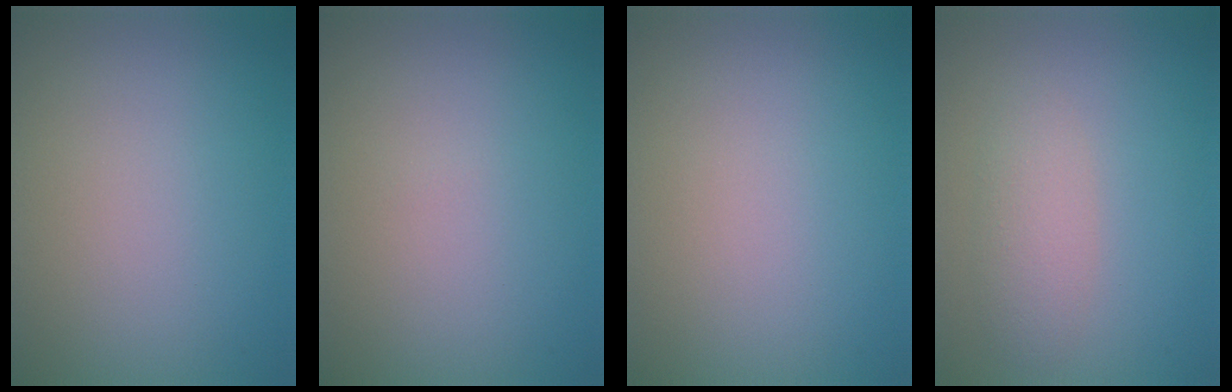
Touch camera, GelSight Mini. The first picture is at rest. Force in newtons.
{"total": 0.0}
{"total": 0.0}
{"total": 2.3, "press": 2.3, "slide": 0.1}